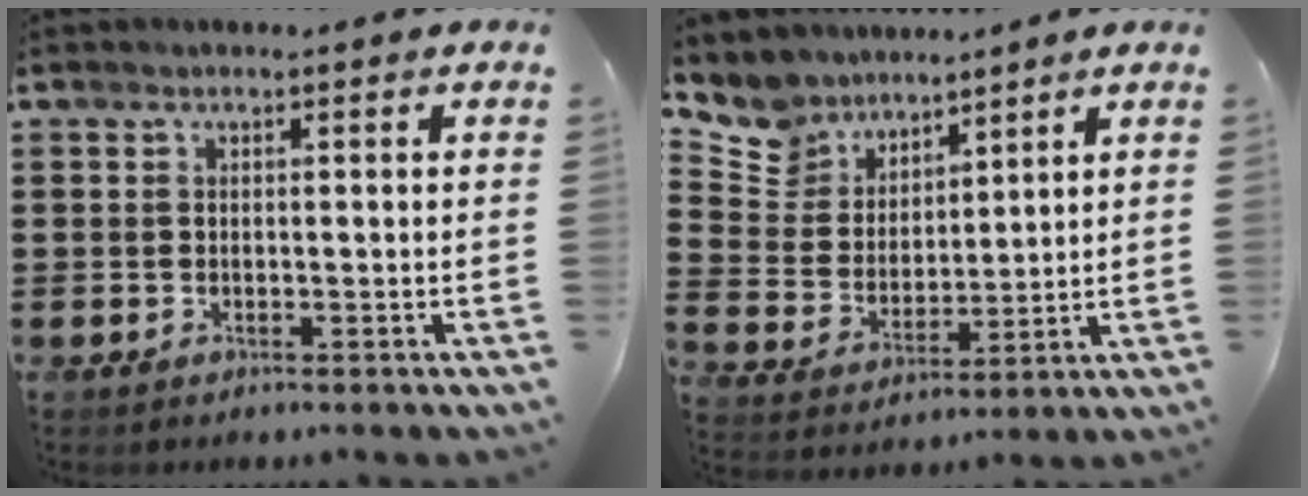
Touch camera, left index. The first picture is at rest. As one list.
[{"total": 7.7, "force": [6.6, 4.0, 0.0], "torque": [-0.053, -0.043, 0.127]}]